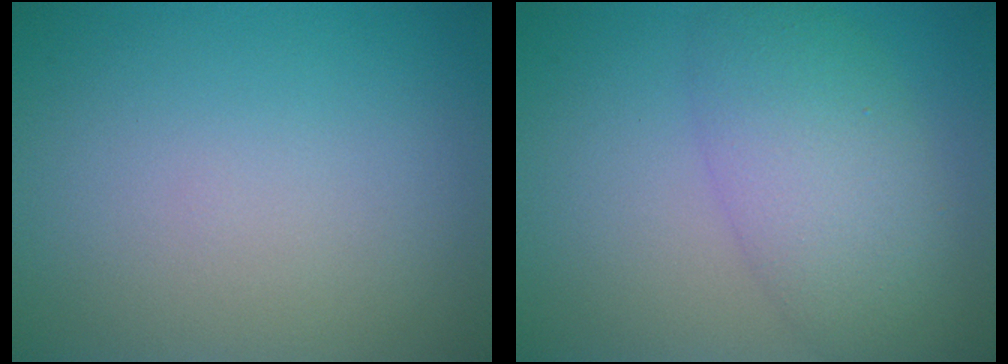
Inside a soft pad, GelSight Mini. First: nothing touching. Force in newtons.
{"total": 5.7, "press": 5.7, "slide": 0.2}